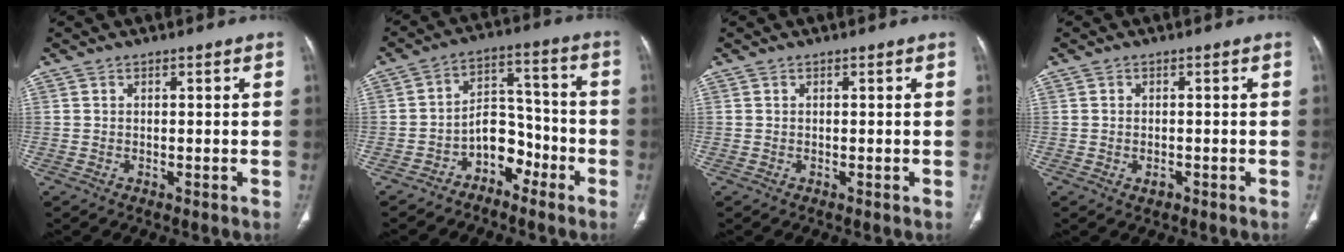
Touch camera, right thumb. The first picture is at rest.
{"total": 7.7, "force": [-4.7, 5.2, 3.0], "torque": [-0.013, 0.076, -0.087]}
{"total": 0.0}
{"total": 1.3, "force": [-0.6, 0.9, 0.7], "torque": [-0.010, 0.004, -0.006]}